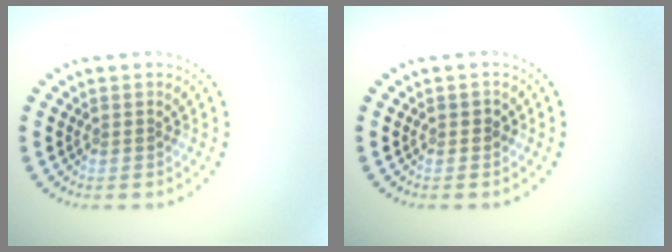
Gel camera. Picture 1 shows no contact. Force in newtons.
{"total": 0.8, "press": 0.8, "slide": 0.1}